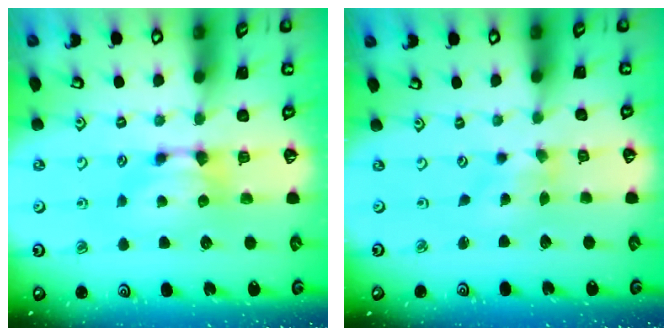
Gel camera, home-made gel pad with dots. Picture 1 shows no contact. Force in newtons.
{"total": 1.7, "press": 1.3, "slide": 1.0}